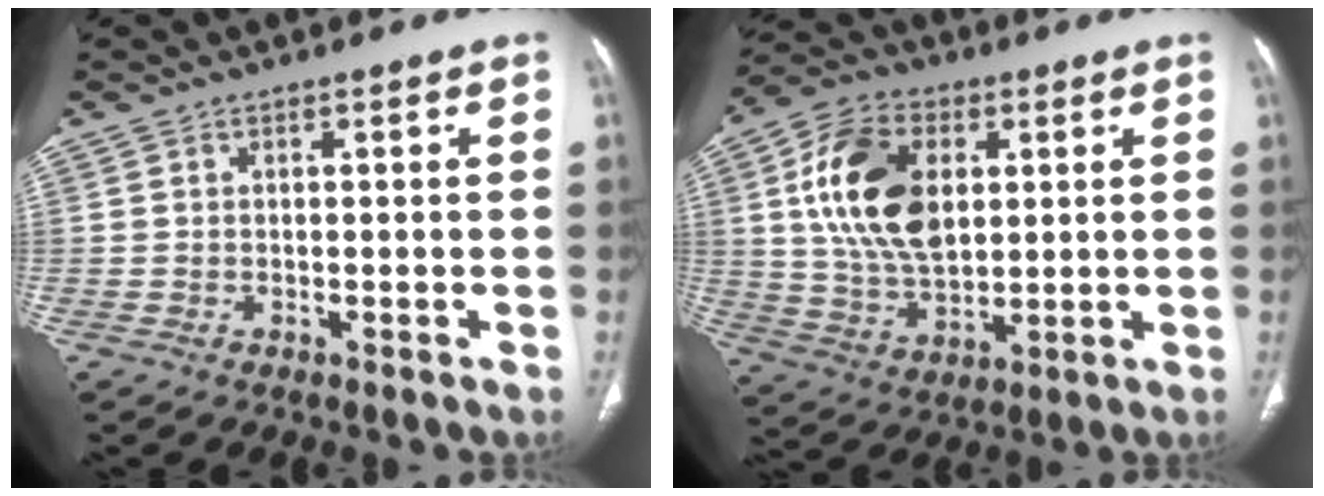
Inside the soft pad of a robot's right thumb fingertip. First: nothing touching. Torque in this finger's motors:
{"motor_torque": [1.99, 3.01, 1.47, 0.04, 0.32]}